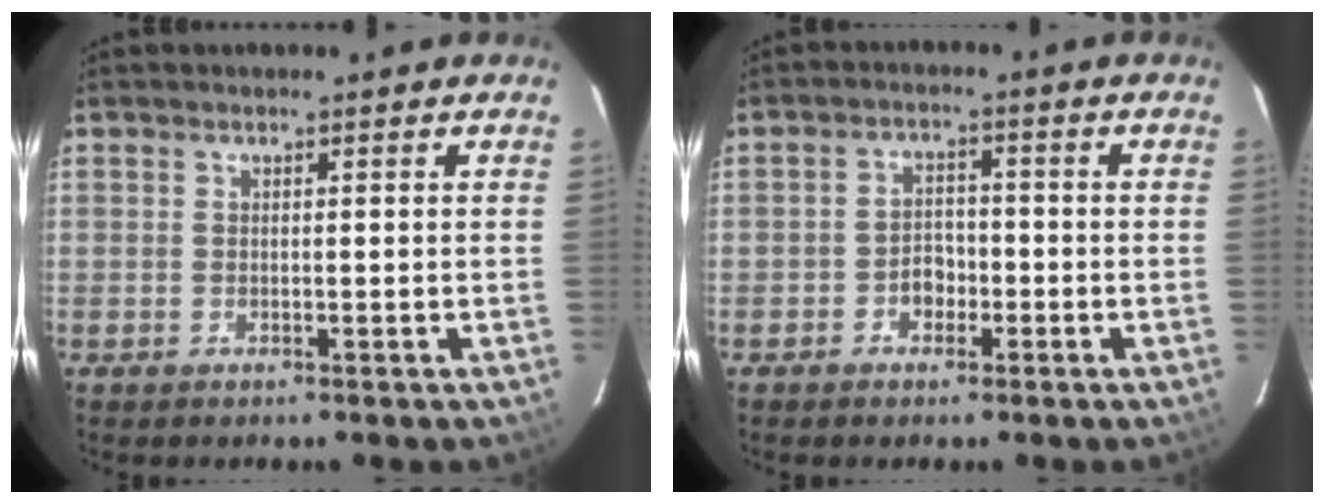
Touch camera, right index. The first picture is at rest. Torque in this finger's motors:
{"motor_torque": [0.60, 0.10, 0.10, 0.02]}